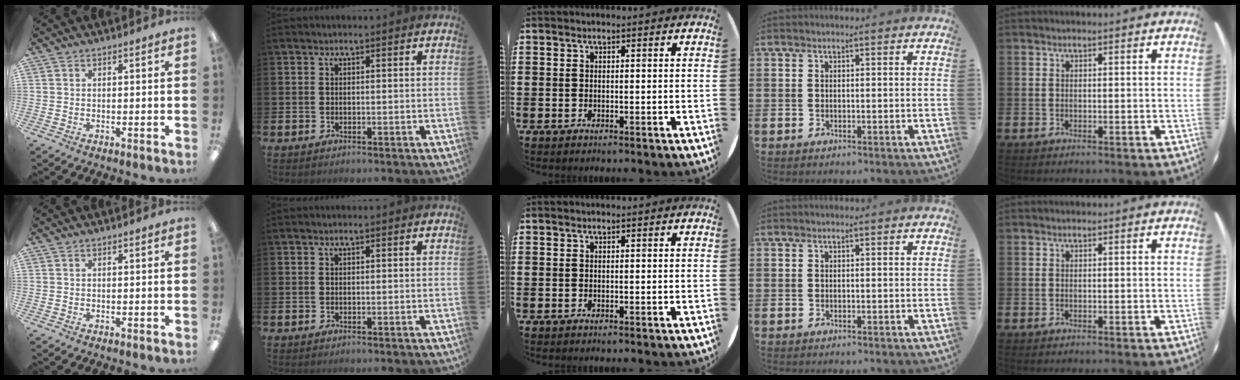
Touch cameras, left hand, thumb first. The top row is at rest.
{}